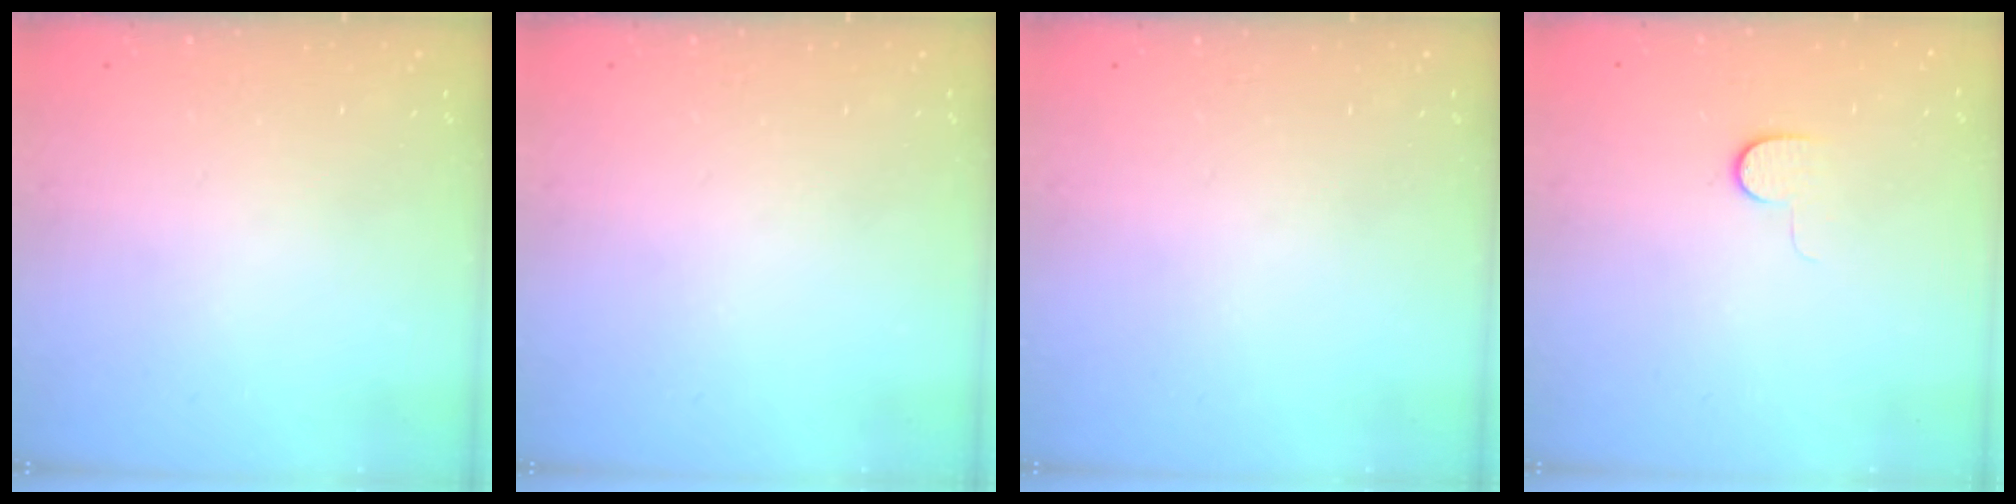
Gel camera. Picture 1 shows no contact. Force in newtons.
{"total": 0.0}
{"total": 0.0}
{"total": 4.8, "press": 4.7, "slide": 0.5}